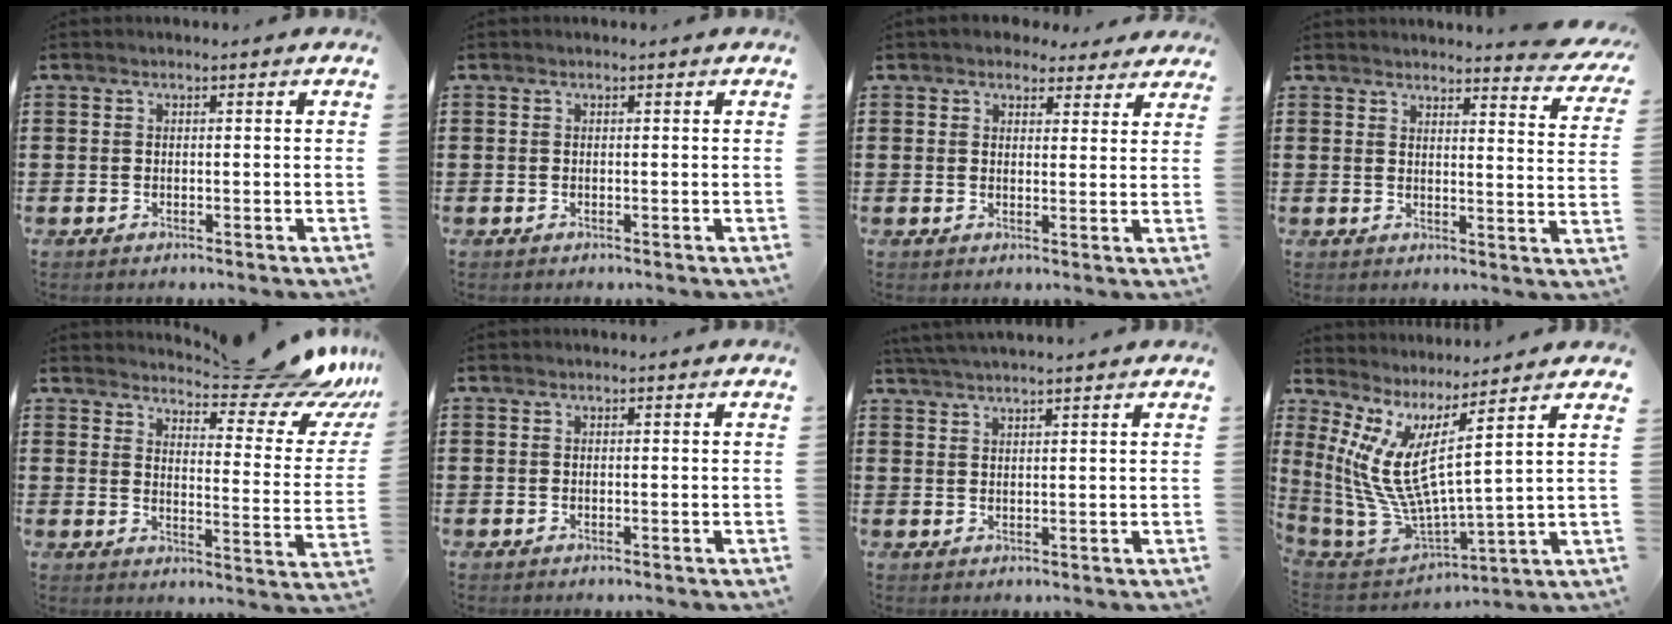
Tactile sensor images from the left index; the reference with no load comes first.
{"total": 0.0}
{"total": 3.5, "force": [3.0, 1.5, 0.7], "torque": [-0.015, -0.003, 0.055]}
{"total": 3.6, "force": [3.5, -0.3, 0.9], "torque": [-0.024, -0.022, 0.061]}
{"total": 11.6, "force": [10.0, 1.9, 5.5], "torque": [-0.082, -0.075, 0.166]}
{"total": 0.0}
{"total": 2.7, "force": [2.6, -0.3, 0.9], "torque": [-0.022, 0.000, 0.049]}
{"total": 9.0, "force": [3.3, 2.6, 7.9], "torque": [-0.211, -0.064, 0.047]}